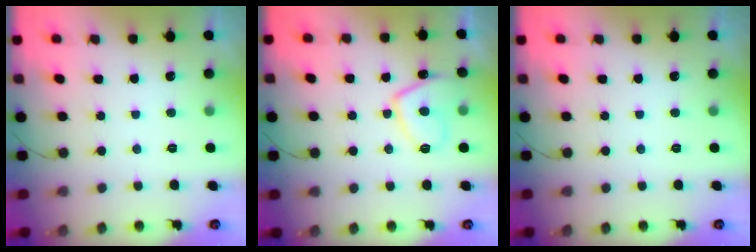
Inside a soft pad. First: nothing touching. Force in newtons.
{"total": 8.3, "press": 8.2, "slide": 1.6}
{"total": 0.0}